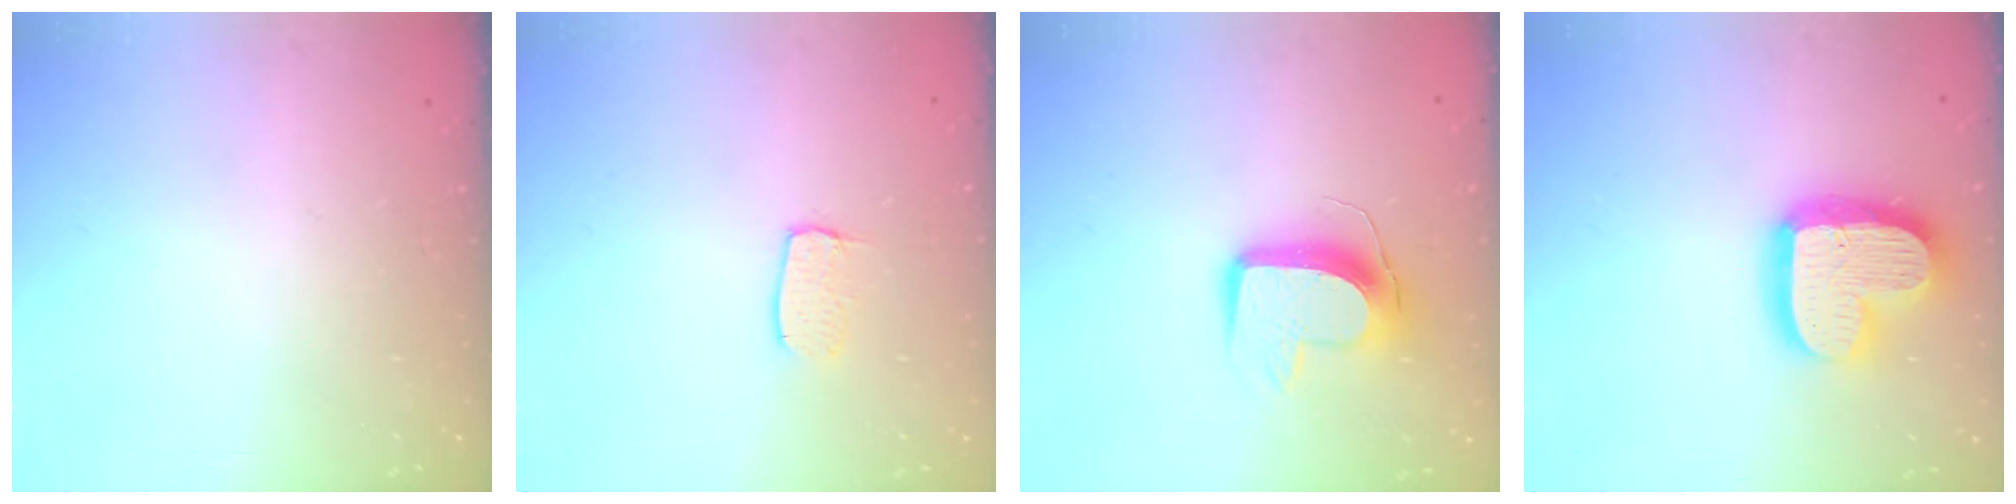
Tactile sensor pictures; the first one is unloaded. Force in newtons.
{"total": 6.0, "press": 6.0, "slide": 0.5}
{"total": 10.1, "press": 10.1, "slide": 0.4}
{"total": 19.2, "press": 19.1, "slide": 1.4}